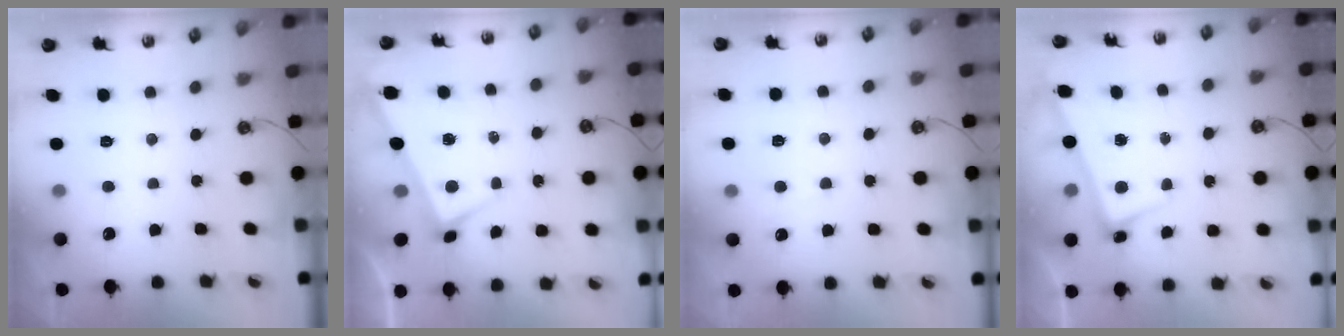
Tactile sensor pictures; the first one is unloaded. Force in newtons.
{"total": 3.9, "press": 3.9, "slide": 0.2}
{"total": 5.9, "press": 5.9, "slide": 0.4}
{"total": 2.6, "press": 2.5, "slide": 0.7}